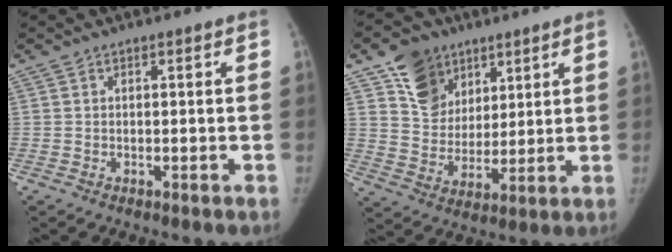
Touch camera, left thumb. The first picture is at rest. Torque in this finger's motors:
{"motor_torque": [0.56, -0.44, 0.68, -0.51, 0.16]}